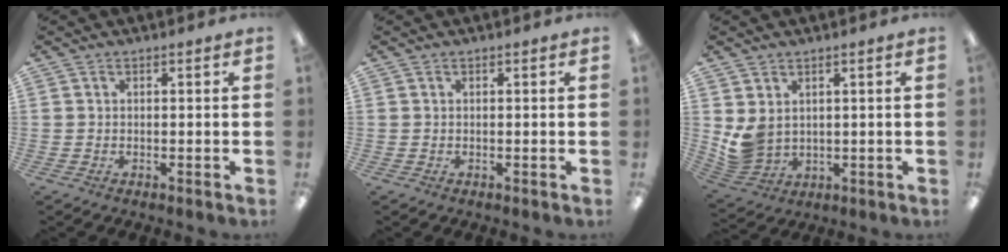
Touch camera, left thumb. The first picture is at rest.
{"total": 0.0}
{"total": 5.4, "force": [2.3, 4.1, 2.6], "torque": [-0.061, -0.015, 0.044]}